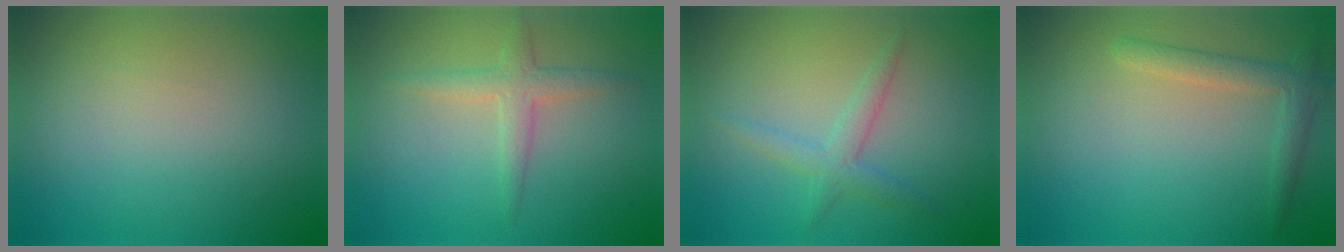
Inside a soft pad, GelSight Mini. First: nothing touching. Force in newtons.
{"total": 2.3, "press": 2.3, "slide": 0.1}
{"total": 1.3, "press": 1.3, "slide": 0.1}
{"total": 2.3, "press": 2.2, "slide": 0.2}